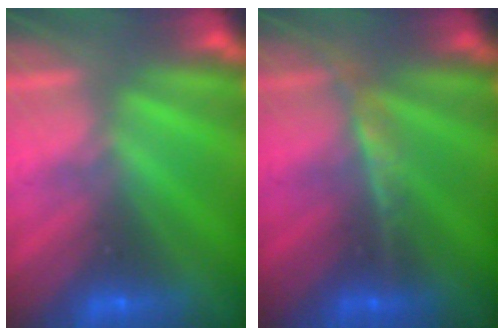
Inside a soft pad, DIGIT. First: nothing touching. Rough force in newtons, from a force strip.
{"total": 2.4}